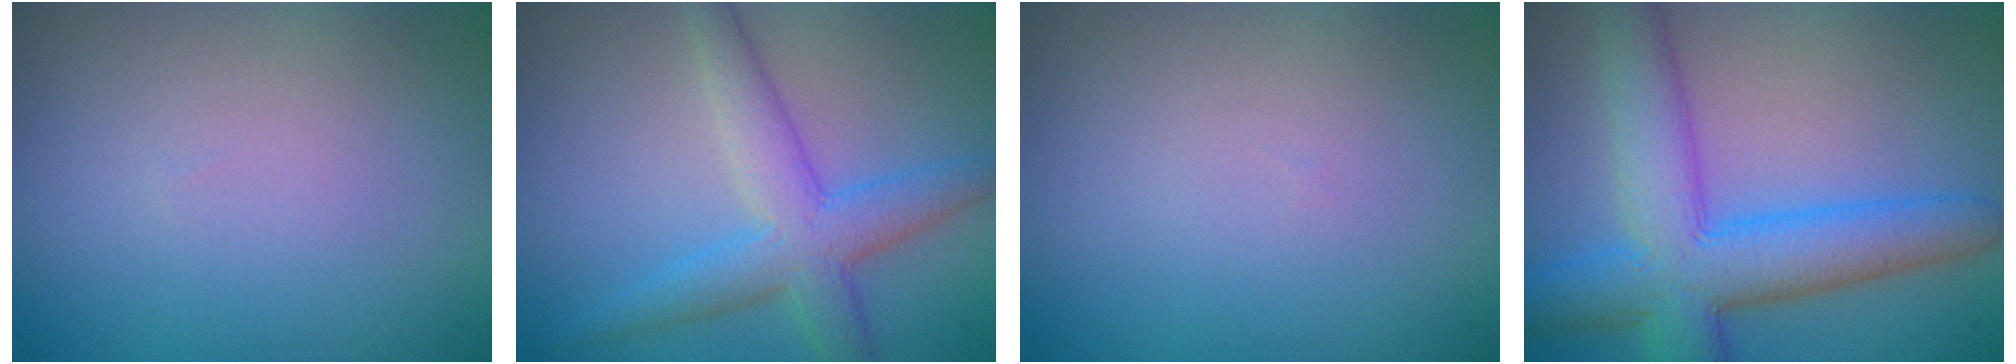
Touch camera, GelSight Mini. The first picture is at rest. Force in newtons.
{"total": 4.8, "press": 4.8, "slide": 0.2}
{"total": 0.0}
{"total": 8.8, "press": 8.8, "slide": 0.2}